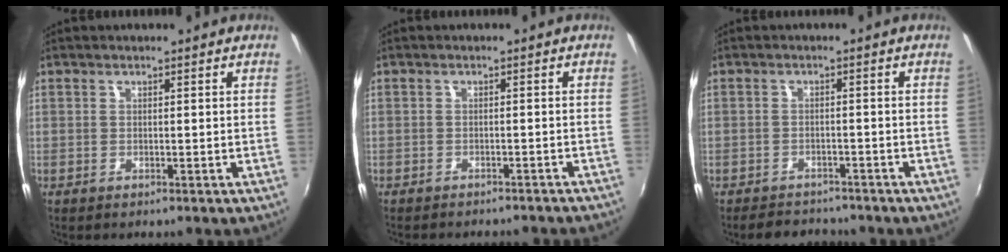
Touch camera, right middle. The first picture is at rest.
{"total": 8.5, "force": [-7.6, 1.8, 3.1], "torque": [-0.074, -0.013, -0.096]}
{"total": 6.0, "force": [-5.4, 2.4, 1.2], "torque": [-0.041, 0.000, -0.078]}